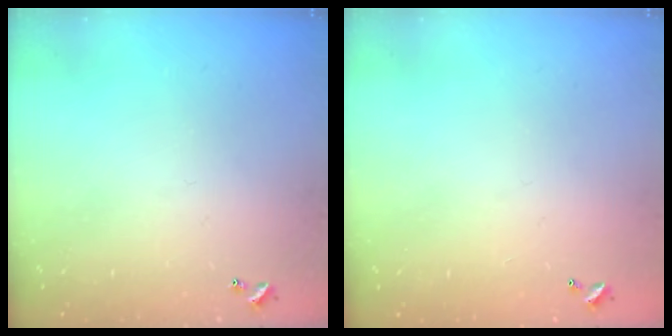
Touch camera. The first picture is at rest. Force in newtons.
{"total": 3.0, "press": 3.0, "slide": 0.1}